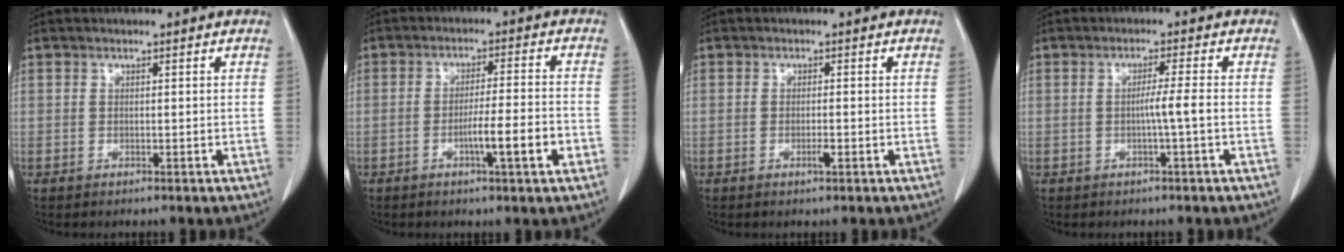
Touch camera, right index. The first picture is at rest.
{"total": 7.1, "force": [-2.6, -0.1, 6.6], "torque": [-0.101, -0.003, -0.041]}
{"total": 1.4, "force": [-0.5, 0.1, 1.3], "torque": [-0.025, -0.002, -0.009]}
{"total": 2.9, "force": [-0.6, -0.8, 2.7], "torque": [-0.043, 0.000, -0.013]}